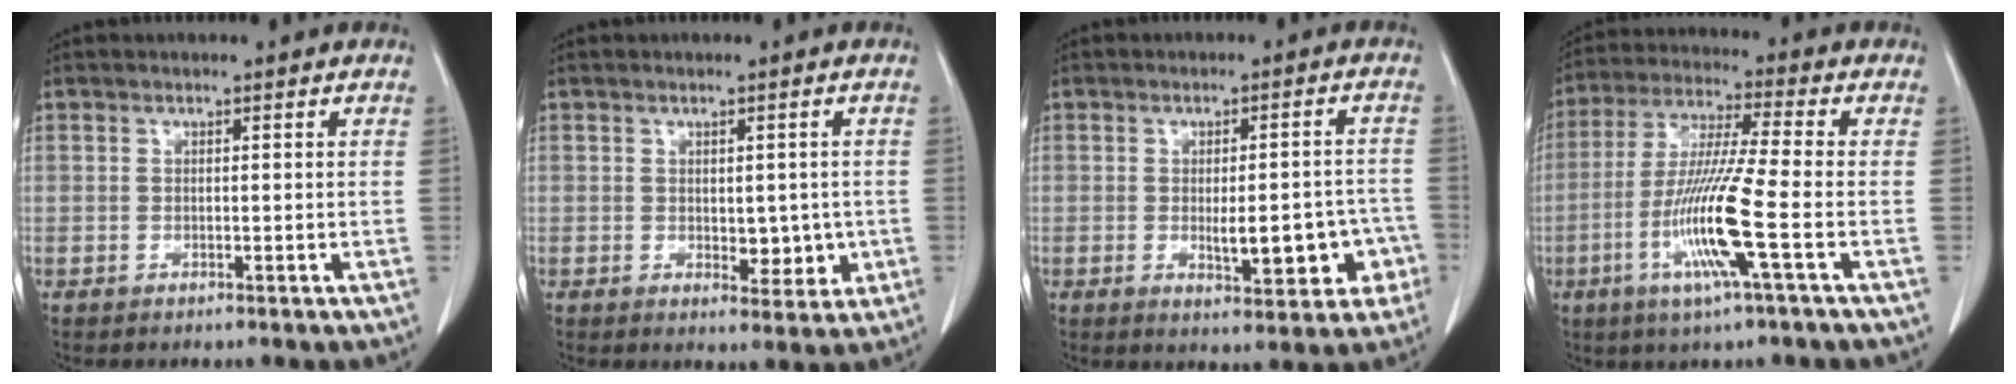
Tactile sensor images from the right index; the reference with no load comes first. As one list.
[{"total": 4.4, "force": [-0.4, 2.5, 3.6], "torque": [-0.038, -0.005, 0.005]}, {"total": 9.3, "force": [-2.5, 3.5, 8.3], "torque": [-0.099, 0.017, -0.022]}, {"total": 12.5, "force": [-4.0, -0.8, 11.9], "torque": [-0.239, -0.018, -0.084]}]